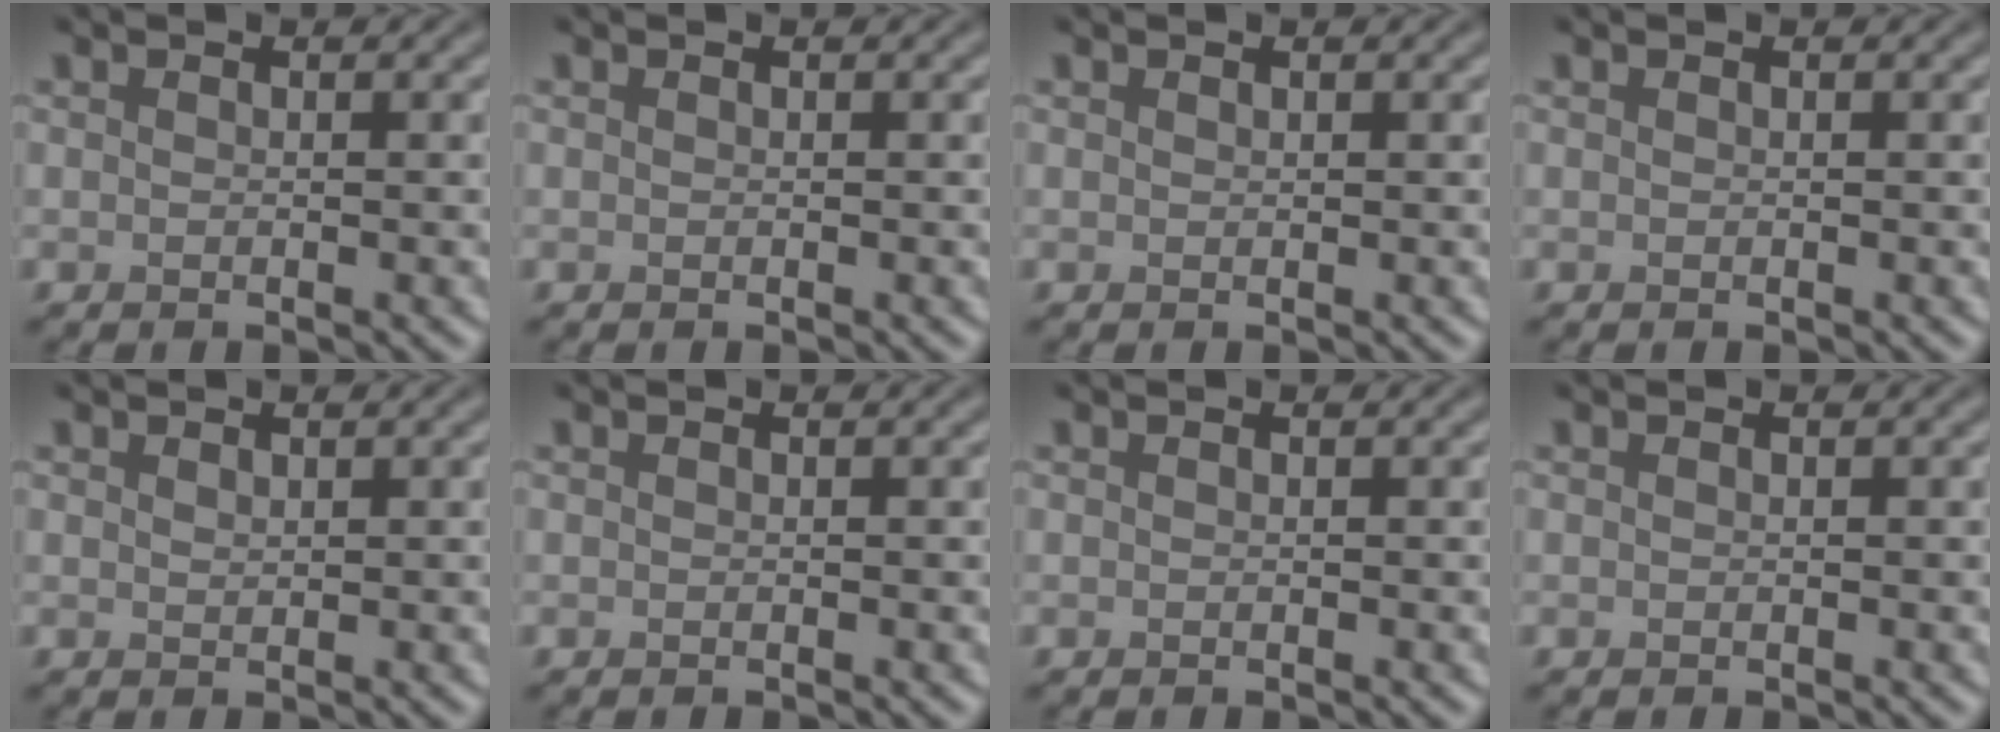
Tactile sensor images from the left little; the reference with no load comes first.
{"total": 0.0}
{"total": 0.0}
{"total": 0.0}
{"total": 0.6, "force": [0.5, 0.3, 0.3], "torque": [-0.006, -0.002, 0.011]}
{"total": 0.0}
{"total": 0.0}
{"total": 0.0}